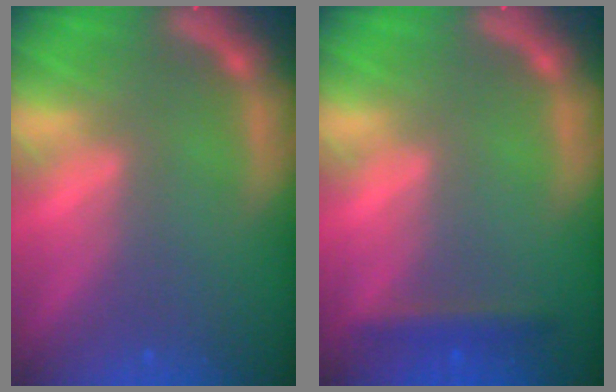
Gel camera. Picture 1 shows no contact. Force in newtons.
{"total": 1.9}